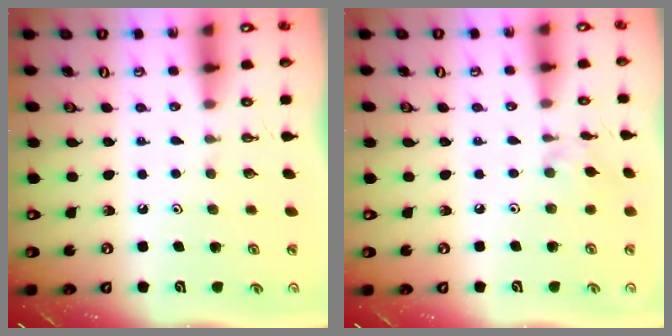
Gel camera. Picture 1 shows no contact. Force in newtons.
{"total": 2.6, "press": 2.6, "slide": 0.5}